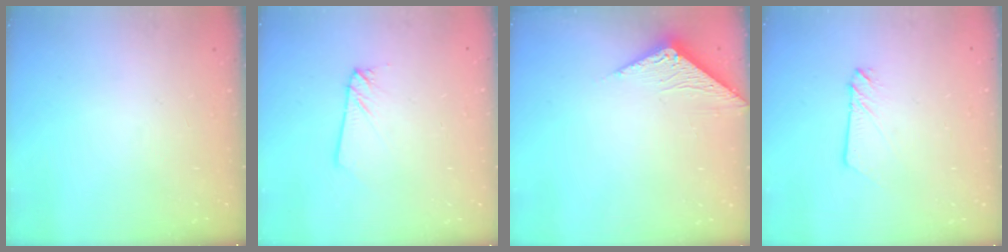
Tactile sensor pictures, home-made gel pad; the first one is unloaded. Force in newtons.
{"total": 2.2, "press": 2.2, "slide": 0.2}
{"total": 3.0, "press": 3.0, "slide": 0.1}
{"total": 2.5, "press": 2.5, "slide": 0.3}